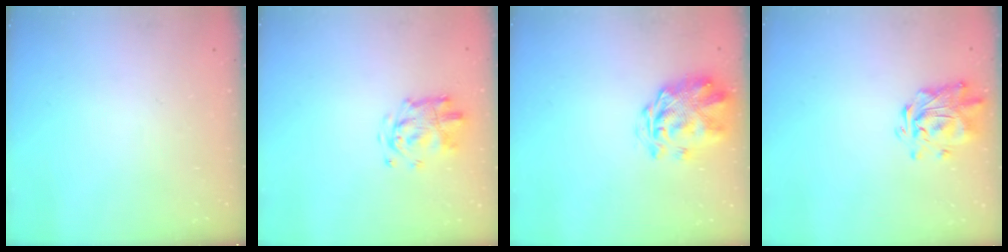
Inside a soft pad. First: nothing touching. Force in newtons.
{"total": 4.3, "press": 4.2, "slide": 0.6}
{"total": 3.2, "press": 2.8, "slide": 1.5}
{"total": 1.9, "press": 1.8, "slide": 0.6}